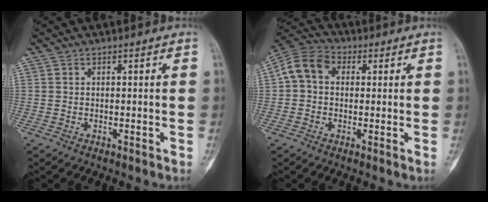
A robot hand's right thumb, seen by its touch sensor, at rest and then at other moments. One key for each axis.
{"total": 8.3, "fx": 1.3, "fy": 6.3, "fz": 5.3, "tx": -0.093, "ty": 0.028, "tz": 0.014}